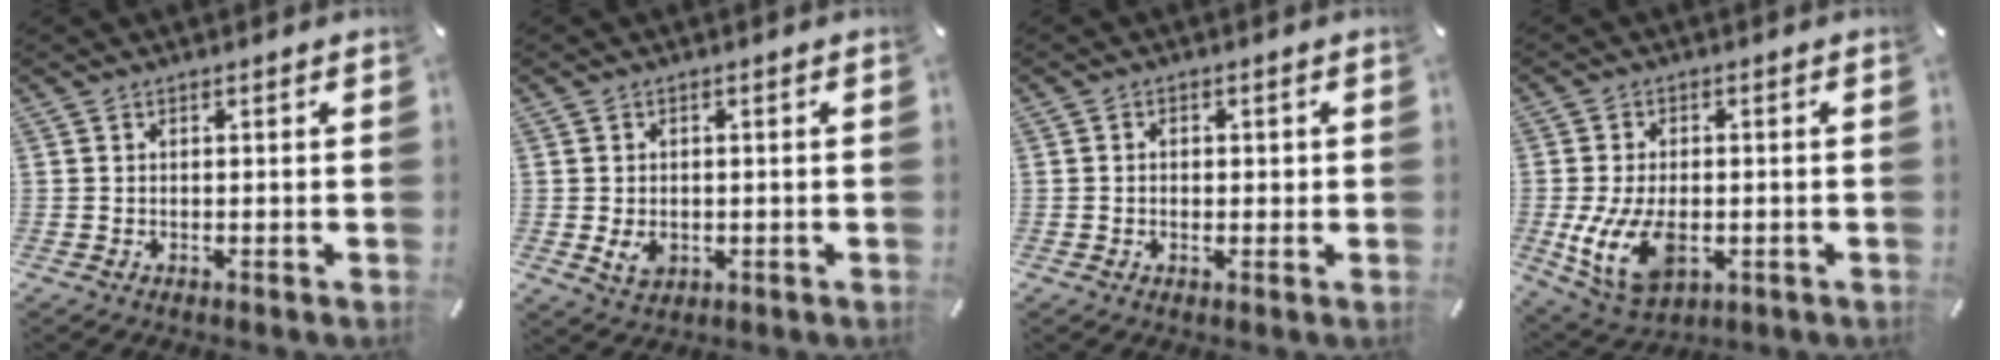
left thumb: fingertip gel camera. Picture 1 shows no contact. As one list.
[{"total": 4.5, "force": [-0.8, 3.6, 2.6], "torque": [-0.049, -0.001, -0.014]}, {"total": 1.9, "force": [-0.2, 1.6, 1.1], "torque": [-0.015, 0.003, -0.009]}, {"total": 12.5, "force": [-2.4, 7.8, 9.4], "torque": [-0.205, -0.010, -0.040]}]